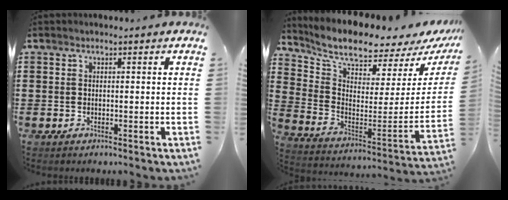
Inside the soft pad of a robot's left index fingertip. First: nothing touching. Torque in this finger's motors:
{"motor_torque": [2.14, 0.00, 1.05, 0.21]}